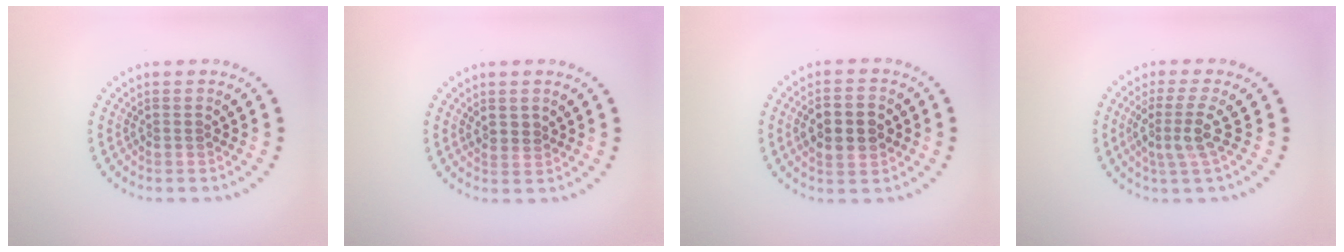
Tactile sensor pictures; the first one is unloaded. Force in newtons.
{"total": 1.0, "press": 0.8, "slide": 0.5}
{"total": 4.4, "press": 4.4, "slide": 0.1}
{"total": 3.0, "press": 2.3, "slide": 2.0}